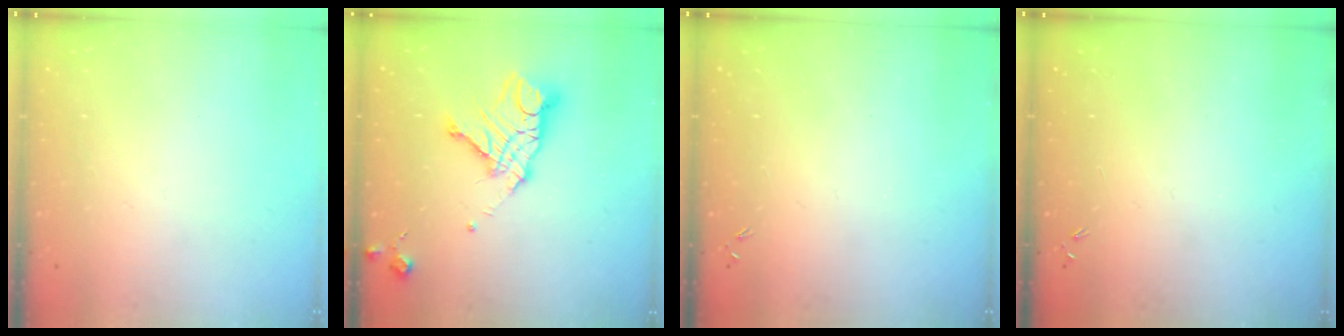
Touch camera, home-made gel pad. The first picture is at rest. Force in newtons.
{"total": 14.8, "press": 14.7, "slide": 1.4}
{"total": 0.0}
{"total": 0.0}